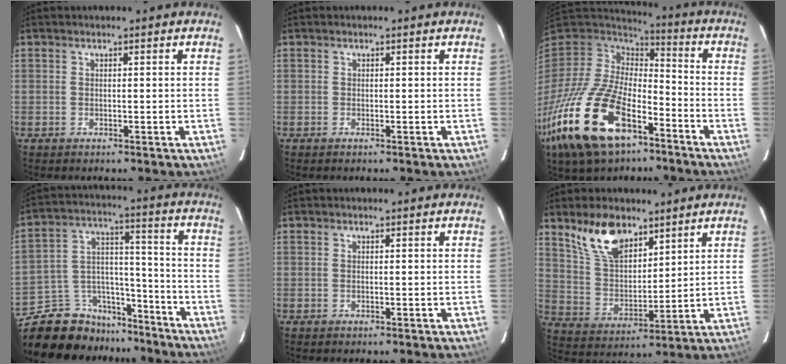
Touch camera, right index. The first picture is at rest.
{"total": 0.0}
{"total": 24.6, "force": [-13.4, 12.1, 16.6], "torque": [-0.362, -0.045, -0.240]}
{"total": 14.6, "force": [-12.1, 7.9, 2.5], "torque": [-0.060, 0.072, -0.189]}
{"total": 0.0}
{"total": 11.7, "force": [7.9, 5.6, 6.5], "torque": [-0.122, 0.016, 0.160]}